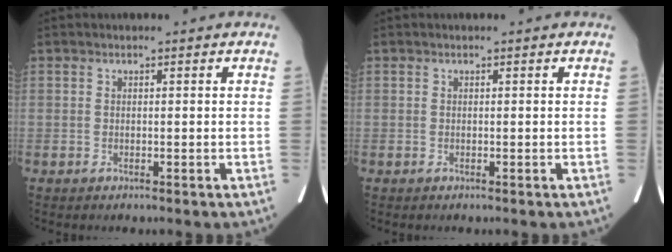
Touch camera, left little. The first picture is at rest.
{"total": 0.0}